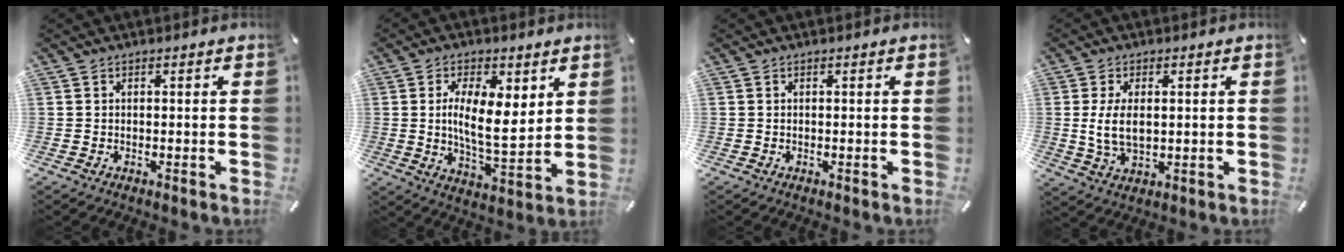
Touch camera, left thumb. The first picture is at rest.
{"total": 11.6, "force": [2.2, 5.2, 10.1], "torque": [-0.171, -0.009, 0.034]}
{"total": 0.0}
{"total": 7.4, "force": [0.7, 4.1, 6.1], "torque": [-0.130, 0.001, 0.008]}